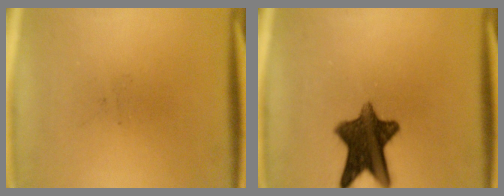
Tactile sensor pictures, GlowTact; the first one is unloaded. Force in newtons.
{"total": 10.8}